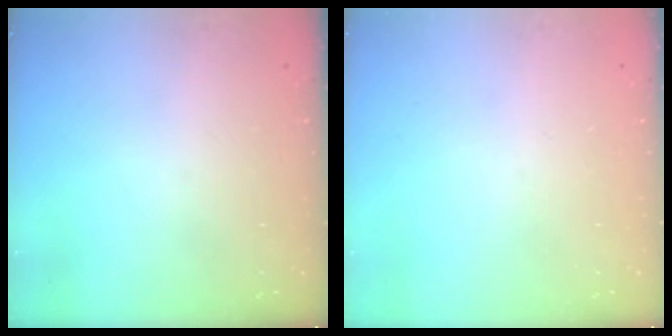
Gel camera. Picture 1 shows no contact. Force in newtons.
{"total": 0.0}